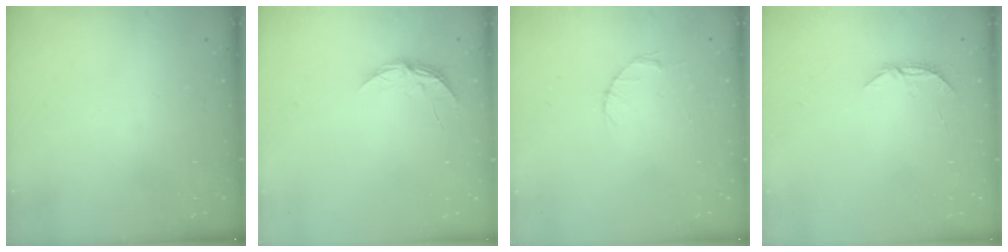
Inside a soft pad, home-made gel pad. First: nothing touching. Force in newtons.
{"total": 5.3, "press": 5.3, "slide": 0.5}
{"total": 2.7, "press": 2.7, "slide": 0.4}
{"total": 5.2, "press": 5.2, "slide": 0.4}